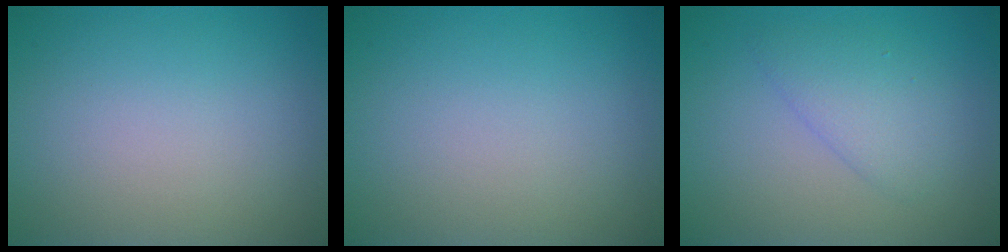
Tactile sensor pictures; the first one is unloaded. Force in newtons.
{"total": 0.0}
{"total": 2.5, "press": 2.5, "slide": 0.3}